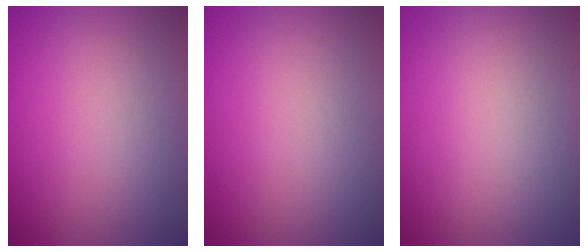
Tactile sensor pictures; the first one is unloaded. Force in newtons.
{"total": 0.0}
{"total": 0.0}